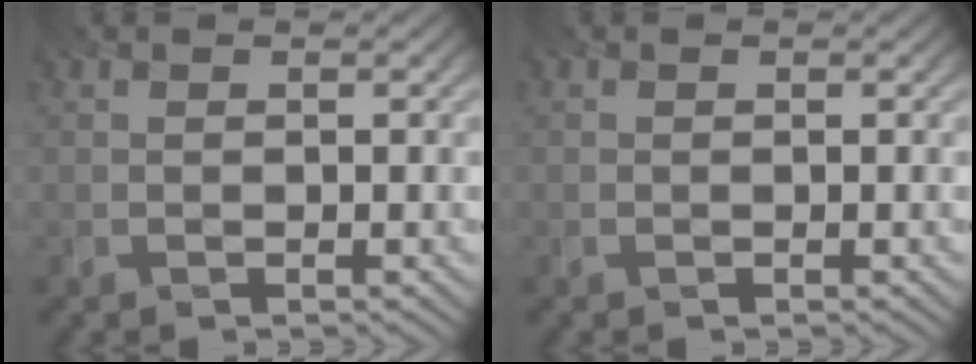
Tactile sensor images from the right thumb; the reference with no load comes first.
{"total": 0.0}